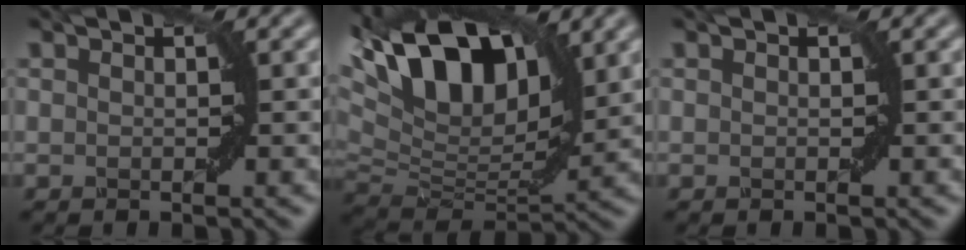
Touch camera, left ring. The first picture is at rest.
{"total": 13.9, "force": [7.6, 6.8, 9.5], "torque": [-0.190, 0.041, 0.127]}
{"total": 0.0}